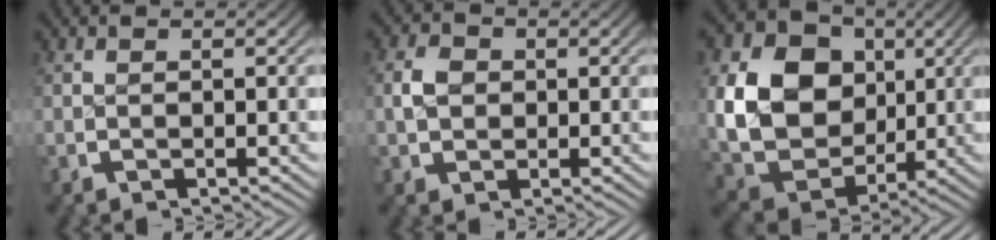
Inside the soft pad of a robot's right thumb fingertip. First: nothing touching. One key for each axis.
{"total": 2.5, "fx": 0.5, "fy": 2.3, "fz": 0.8, "tx": -0.019, "ty": -0.005, "tz": 0.012}
{"total": 15.0, "fx": 1.0, "fy": 12.3, "fz": 8.5, "tx": -0.191, "ty": -0.050, "tz": 0.029}